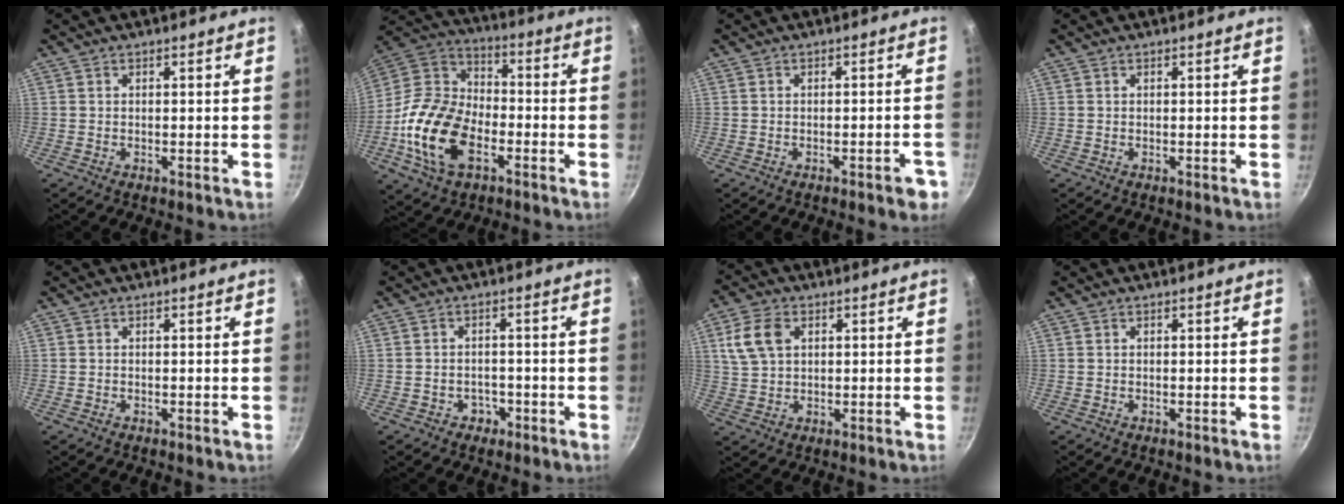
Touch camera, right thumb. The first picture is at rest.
{"total": 19.1, "force": [-6.5, 12.0, 13.2], "torque": [-0.237, 0.039, -0.135]}
{"total": 3.8, "force": [-2.1, 1.1, 3.0], "torque": [-0.027, 0.013, -0.022]}
{"total": 0.0}
{"total": 0.0}
{"total": 2.9, "force": [-1.5, 2.4, 0.8], "torque": [0.009, 0.017, -0.014]}
{"total": 8.0, "force": [2.4, 5.6, 5.2], "torque": [-0.089, 0.004, 0.047]}
{"total": 0.0}